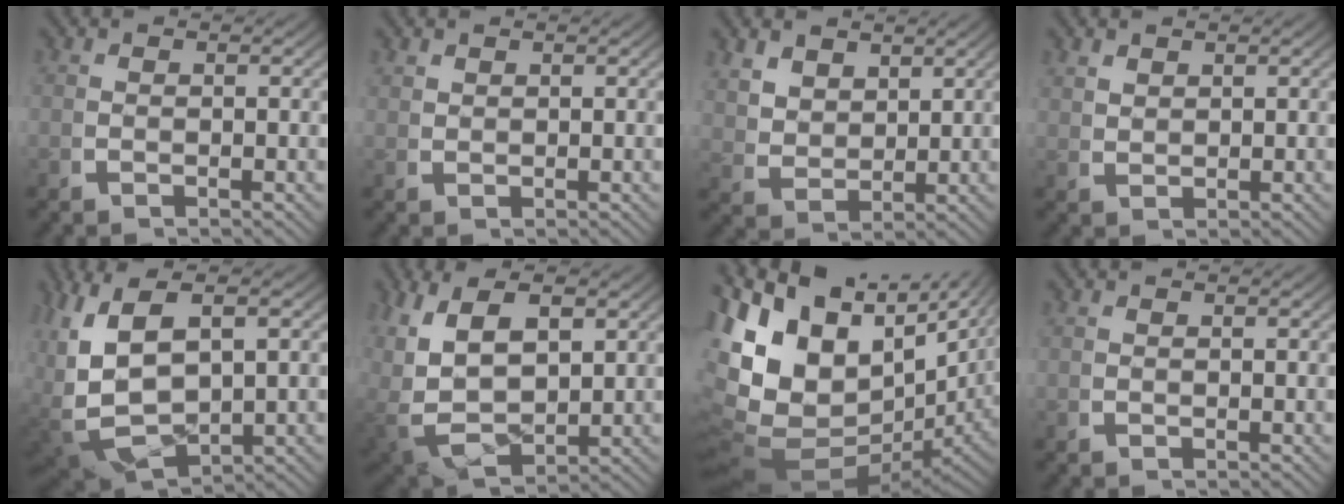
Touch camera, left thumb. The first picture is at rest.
{"total": 1.1, "force": [1.1, 0.1, 0.1], "torque": [0.002, 0.002, 0.028]}
{"total": 3.7, "force": [2.3, 2.2, 1.8], "torque": [-0.041, -0.018, 0.059]}
{"total": 1.6, "force": [1.6, 0.3, 0.3], "torque": [0.000, 0.002, 0.039]}
{"total": 13.2, "force": [-0.4, 9.5, 9.2], "torque": [-0.242, -0.050, 0.021]}
{"total": 10.1, "force": [-0.1, 7.5, 6.8], "torque": [-0.185, -0.047, 0.025]}
{"total": 18.0, "force": [1.8, 12.3, 13.0], "torque": [-0.247, -0.029, 0.041]}
{"total": 0.0}